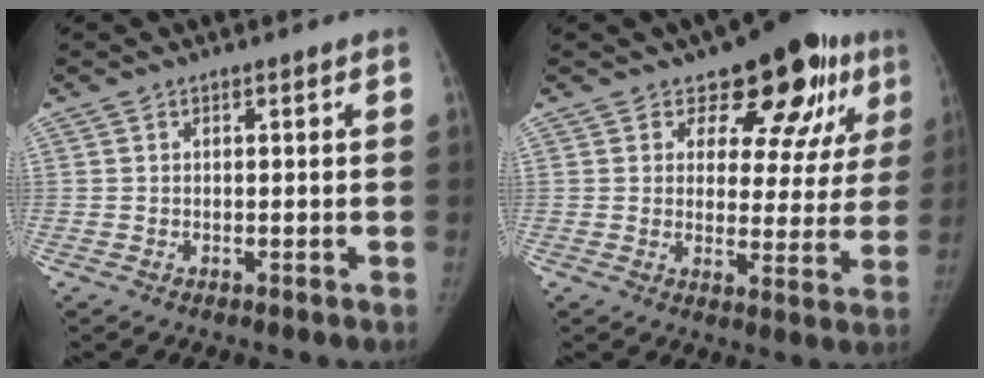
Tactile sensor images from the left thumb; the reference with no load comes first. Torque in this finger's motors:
{"motor_torque": [0.16, 0.21, 0.17, -0.25, -0.02]}